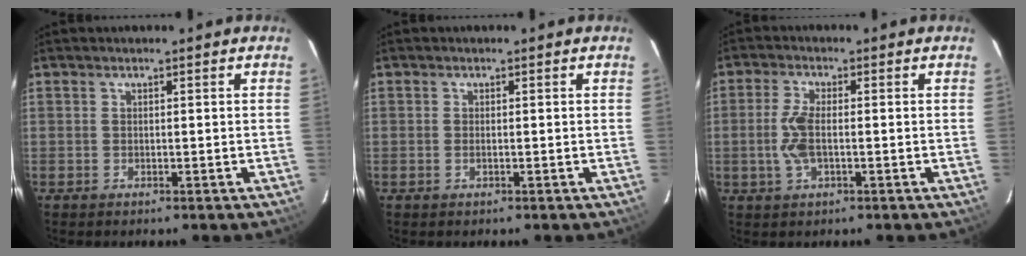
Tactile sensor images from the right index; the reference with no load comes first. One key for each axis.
{"total": 0.7, "fx": -0.2, "fy": 0.2, "fz": 0.7, "tx": -0.014, "ty": 0.002, "tz": -0.003}
{"total": 5.4, "fx": -0.8, "fy": 2.0, "fz": 4.9, "tx": -0.106, "ty": 0.002, "tz": -0.017}